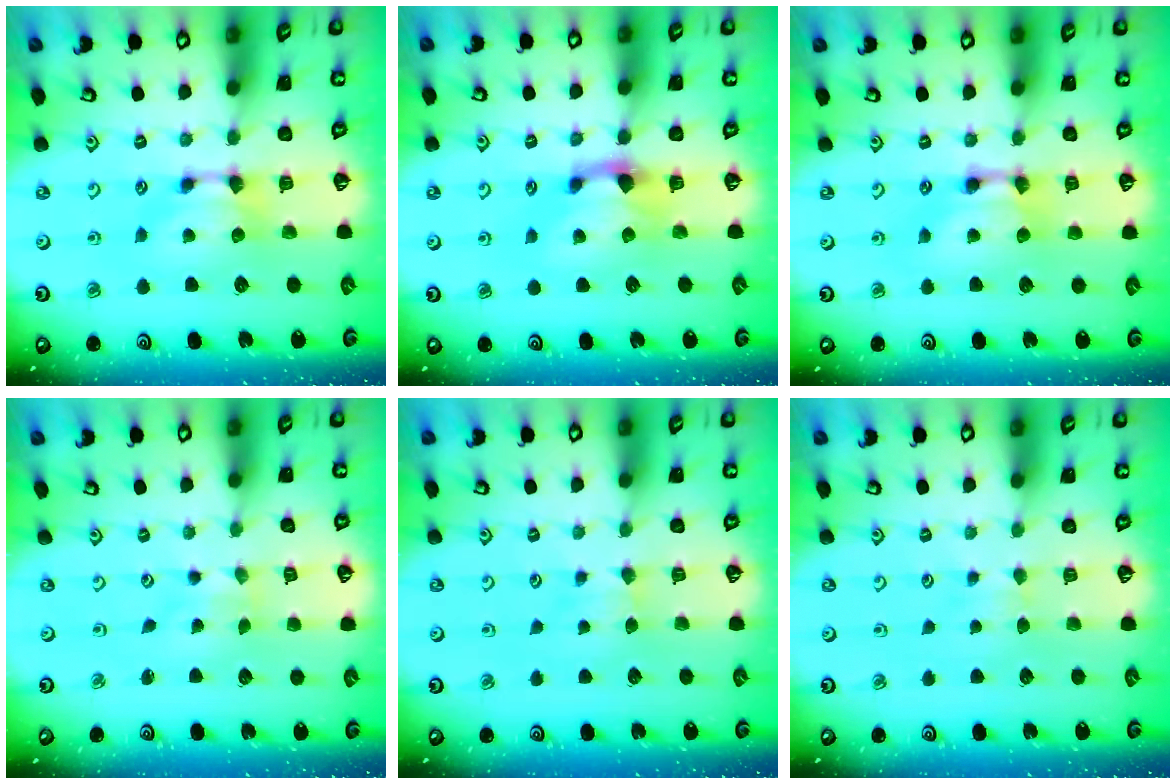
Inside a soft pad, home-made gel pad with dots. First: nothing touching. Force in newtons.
{"total": 1.4, "press": 0.6, "slide": 1.2}
{"total": 1.6, "press": 1.4, "slide": 0.6}
{"total": 4.0, "press": 3.9, "slide": 0.6}
{"total": 2.6, "press": 2.6, "slide": 0.5}
{"total": 3.0, "press": 2.9, "slide": 0.4}